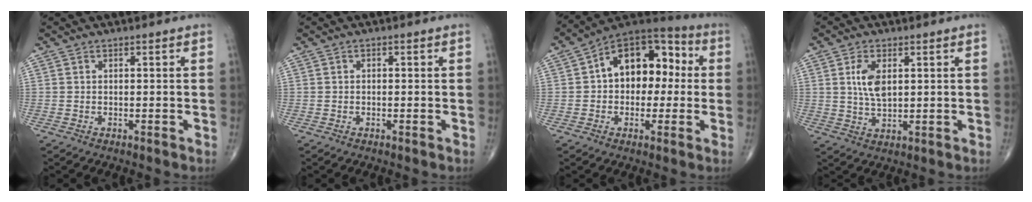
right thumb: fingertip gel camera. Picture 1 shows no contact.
{"total": 0.5, "force": [0.0, 0.4, 0.3], "torque": [-0.002, 0.001, -0.002]}
{"total": 16.1, "force": [1.8, 10.6, 12.0], "torque": [-0.127, 0.045, 0.016]}
{"total": 6.1, "force": [1.5, 3.2, 5.0], "torque": [-0.092, -0.008, 0.033]}